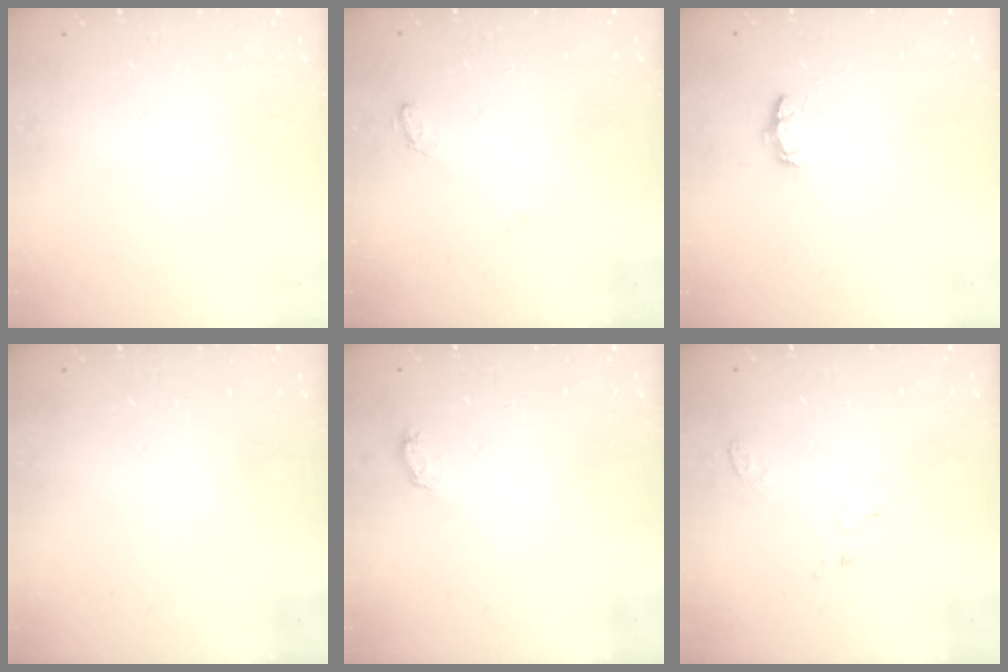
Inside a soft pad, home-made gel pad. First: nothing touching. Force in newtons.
{"total": 5.3, "press": 5.3, "slide": 0.6}
{"total": 3.9, "press": 3.9, "slide": 0.5}
{"total": 0.0}
{"total": 4.7, "press": 4.4, "slide": 1.5}
{"total": 3.5, "press": 3.4, "slide": 0.3}